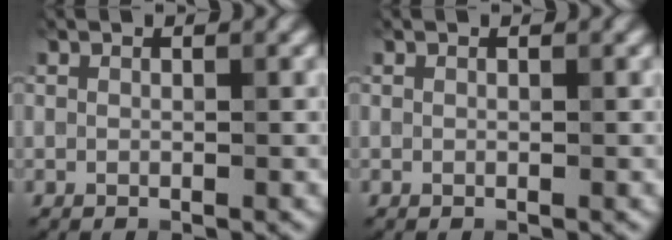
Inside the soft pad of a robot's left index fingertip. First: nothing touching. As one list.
[{"total": 0.0}]